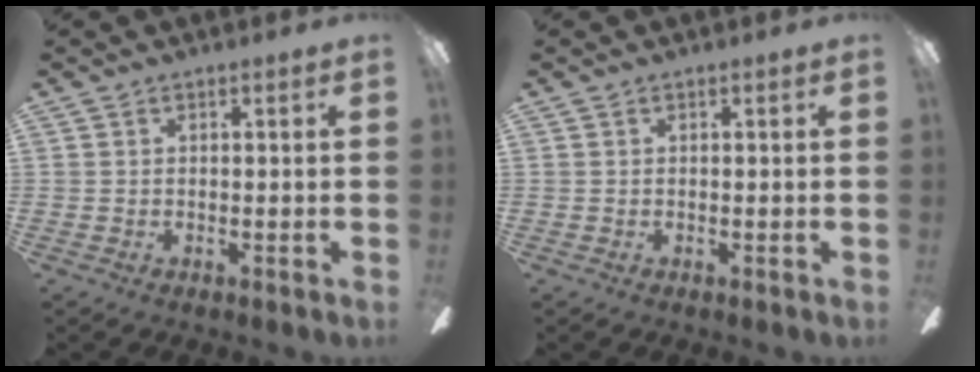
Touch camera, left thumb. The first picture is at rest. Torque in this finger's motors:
{"motor_torque": [0.00, 0.00, 0.00, 0.00, 0.00]}